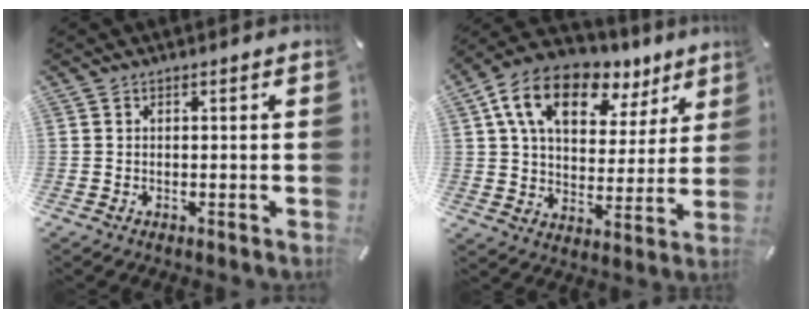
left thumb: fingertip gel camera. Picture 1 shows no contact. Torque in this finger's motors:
{"motor_torque": [1.95, 1.88, 1.65, -1.12, 0.57]}